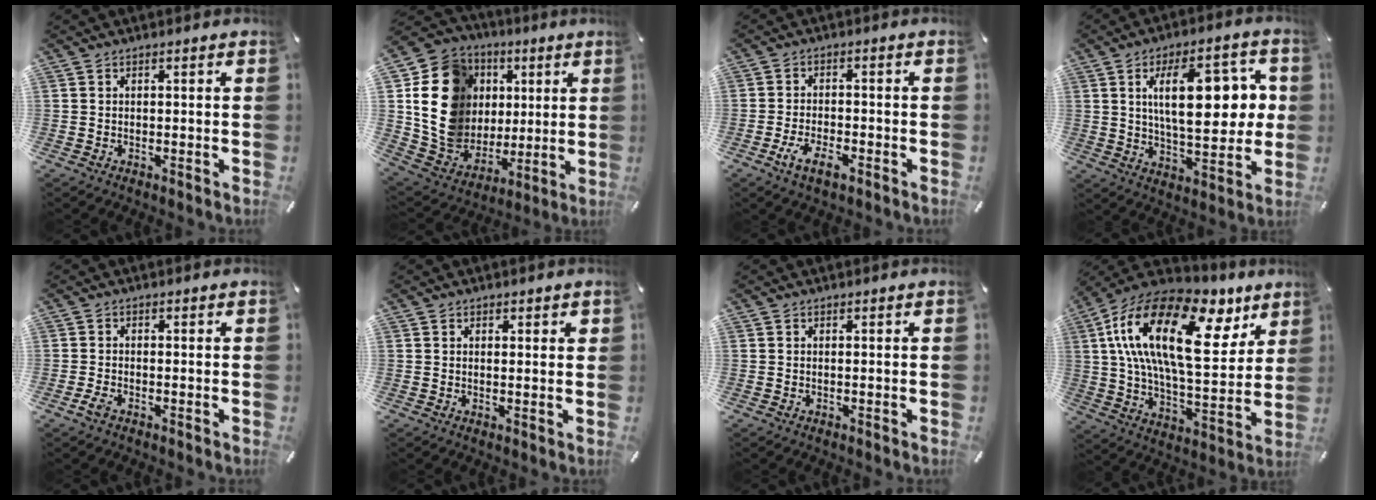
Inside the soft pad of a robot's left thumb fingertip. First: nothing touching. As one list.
[{"total": 18.8, "force": [3.7, 17.0, 7.2], "torque": [-0.130, -0.012, 0.092]}, {"total": 6.0, "force": [-3.2, 2.4, 4.5], "torque": [-0.095, 0.005, -0.060]}, {"total": 18.5, "force": [4.0, 9.1, 15.6], "torque": [-0.228, 0.003, 0.057]}, {"total": 1.4, "force": [-0.9, 0.7, 0.8], "torque": [-0.014, 0.003, -0.016]}, {"total": 1.2, "force": [0.9, 0.6, 0.5], "torque": [-0.002, -0.002, 0.015]}, {"total": 0.0}, {"total": 25.8, "force": [11.0, 12.1, 20.0], "torque": [-0.368, -0.053, 0.181]}]